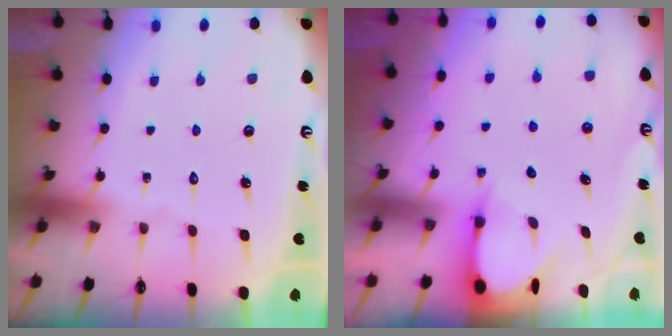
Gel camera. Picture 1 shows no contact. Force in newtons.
{"total": 3.4, "press": 3.4, "slide": 0.3}